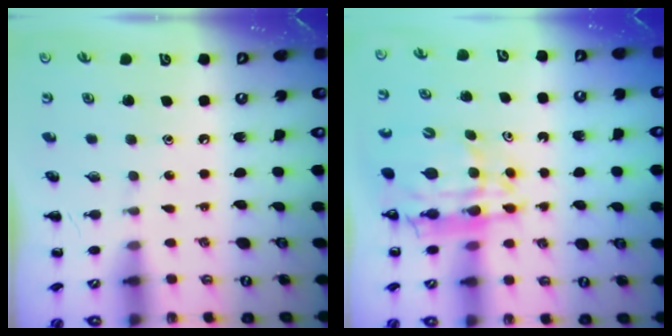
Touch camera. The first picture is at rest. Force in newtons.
{"total": 13.5, "press": 12.9, "slide": 3.8}